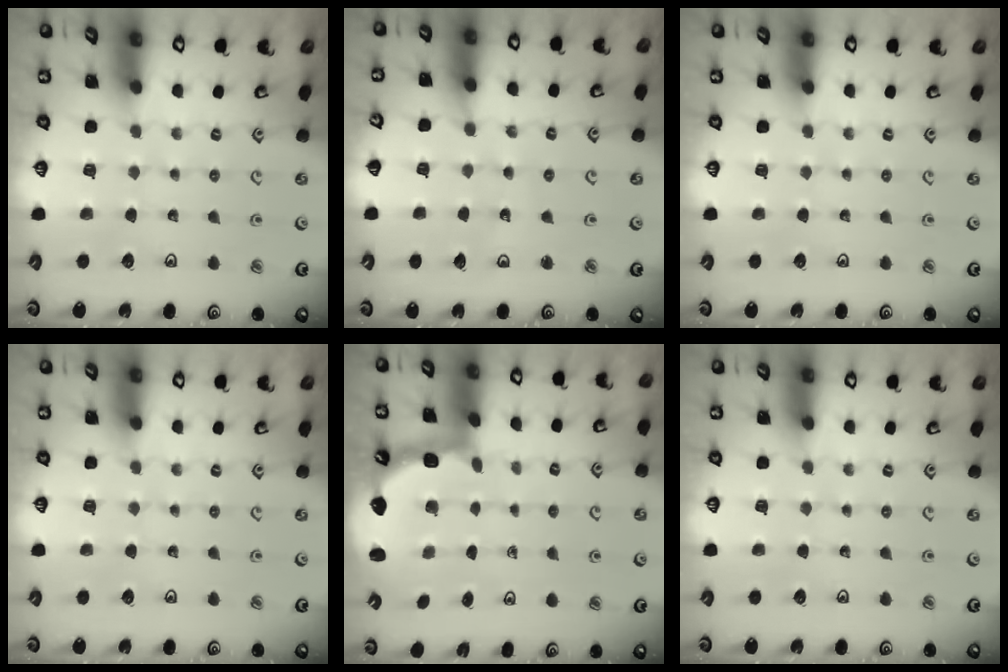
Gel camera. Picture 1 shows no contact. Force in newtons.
{"total": 5.9, "press": 5.9, "slide": 0.5}
{"total": 0.0}
{"total": 0.0}
{"total": 2.5, "press": 2.1, "slide": 1.3}
{"total": 0.0}